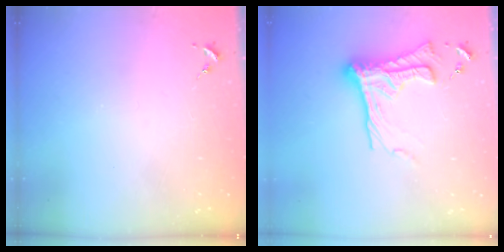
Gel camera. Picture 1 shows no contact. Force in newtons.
{"total": 16.4, "press": 16.3, "slide": 1.4}